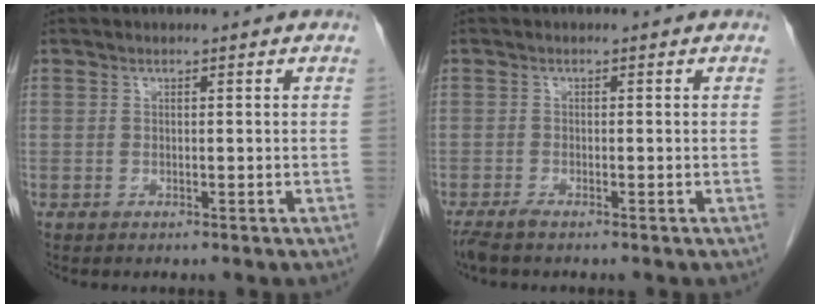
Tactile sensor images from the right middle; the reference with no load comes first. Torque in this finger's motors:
{"motor_torque": [0.34, -0.11, -0.01, 0.00]}